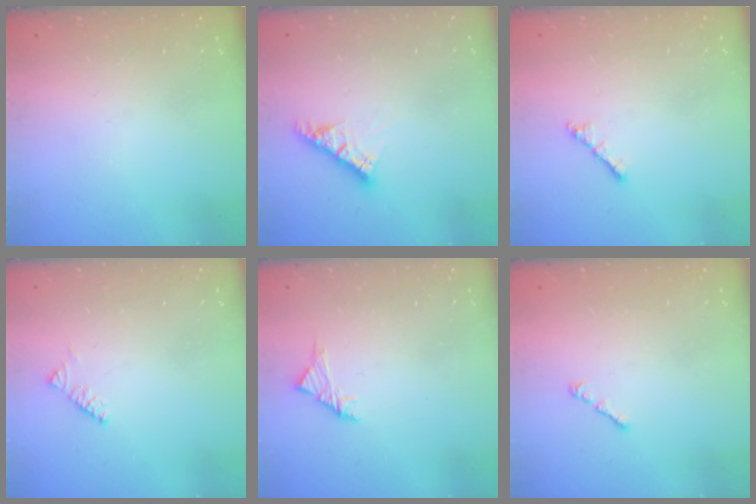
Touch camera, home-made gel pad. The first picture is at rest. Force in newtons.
{"total": 7.8, "press": 7.7, "slide": 0.8}
{"total": 2.0, "press": 1.9, "slide": 0.6}
{"total": 2.9, "press": 2.9, "slide": 0.5}
{"total": 2.8, "press": 2.6, "slide": 0.8}
{"total": 1.0, "press": 0.9, "slide": 0.5}